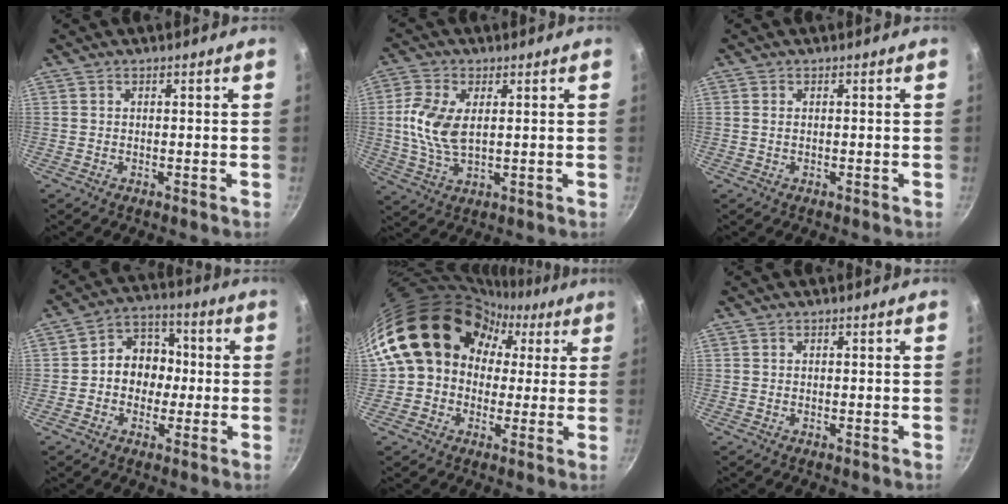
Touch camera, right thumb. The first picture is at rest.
{"total": 9.6, "force": [1.4, 5.3, 7.9], "torque": [-0.164, -0.003, 0.028]}
{"total": 0.7, "force": [0.1, 0.5, 0.6], "torque": [-0.010, 0.001, 0.002]}
{"total": 9.6, "force": [-0.5, 8.1, 5.1], "torque": [-0.025, 0.030, -0.023]}
{"total": 19.4, "force": [3.1, 16.4, 9.8], "torque": [-0.139, 0.058, 0.043]}
{"total": 0.0}